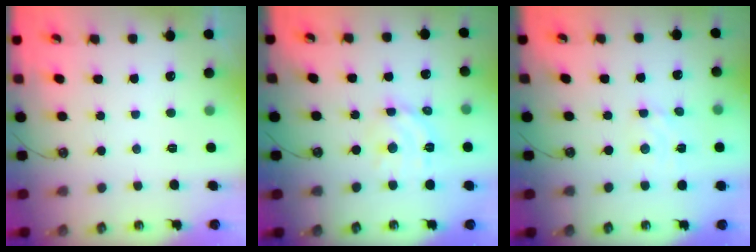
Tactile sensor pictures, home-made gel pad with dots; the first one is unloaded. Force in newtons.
{"total": 11.6, "press": 11.6, "slide": 0.8}
{"total": 2.5, "press": 2.5, "slide": 0.3}